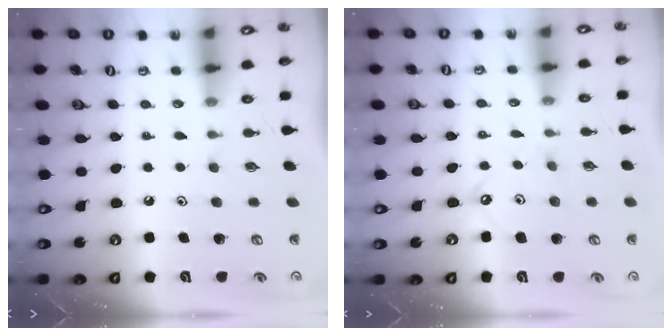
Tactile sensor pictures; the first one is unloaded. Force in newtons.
{"total": 7.7, "press": 7.7, "slide": 0.8}